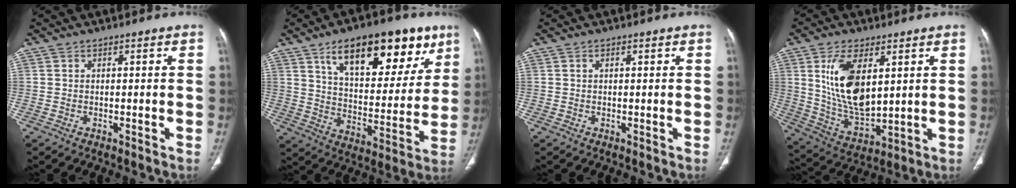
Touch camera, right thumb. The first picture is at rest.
{"total": 23.9, "force": [13.1, 11.2, 16.6], "torque": [-0.196, -0.034, 0.207]}
{"total": 0.6, "force": [0.3, 0.3, 0.5], "torque": [-0.010, 0.003, 0.004]}
{"total": 14.9, "force": [4.4, 7.5, 12.2], "torque": [-0.220, -0.026, 0.098]}